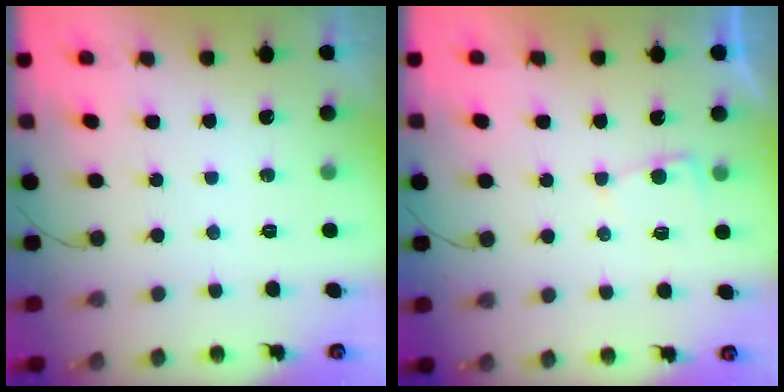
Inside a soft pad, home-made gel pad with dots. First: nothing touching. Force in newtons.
{"total": 2.1, "press": 2.1, "slide": 0.3}